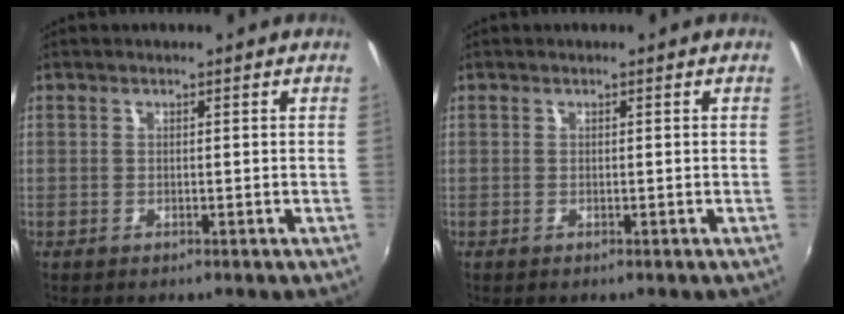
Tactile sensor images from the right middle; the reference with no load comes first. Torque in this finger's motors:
{"motor_torque": [0.25, -0.47, 0.04, 0.01]}